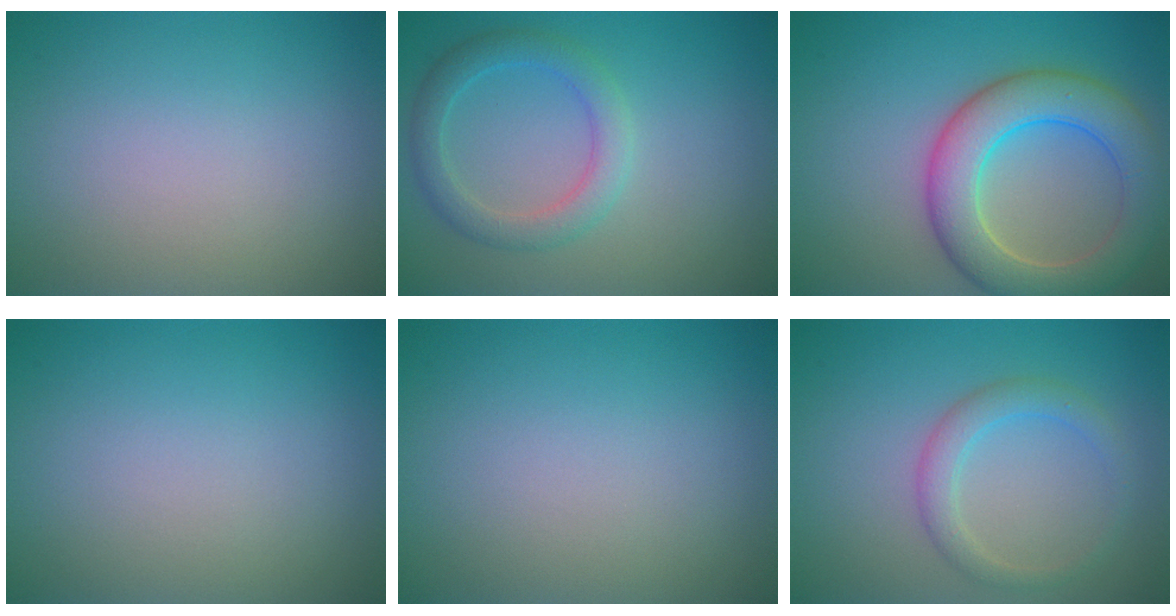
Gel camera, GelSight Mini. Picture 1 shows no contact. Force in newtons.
{"total": 3.2, "press": 3.2, "slide": 0.1}
{"total": 7.4, "press": 7.3, "slide": 0.4}
{"total": 0.0}
{"total": 0.0}
{"total": 2.5, "press": 2.5, "slide": 0.0}